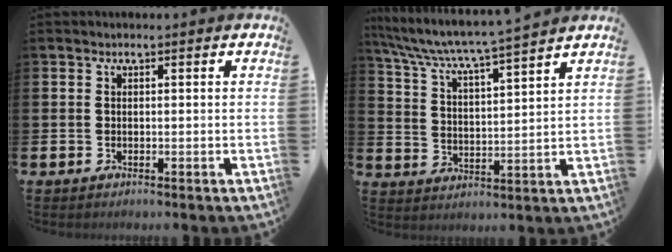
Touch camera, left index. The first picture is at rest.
{"total": 6.3, "force": [6.0, -0.1, 2.2], "torque": [-0.069, -0.044, 0.099]}